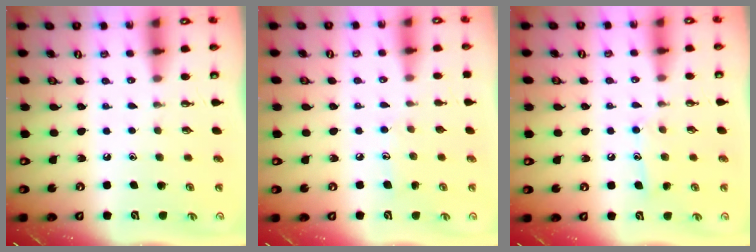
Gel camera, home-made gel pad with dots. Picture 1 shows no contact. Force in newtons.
{"total": 6.1, "press": 6.1, "slide": 0.3}
{"total": 8.2, "press": 8.2, "slide": 0.6}